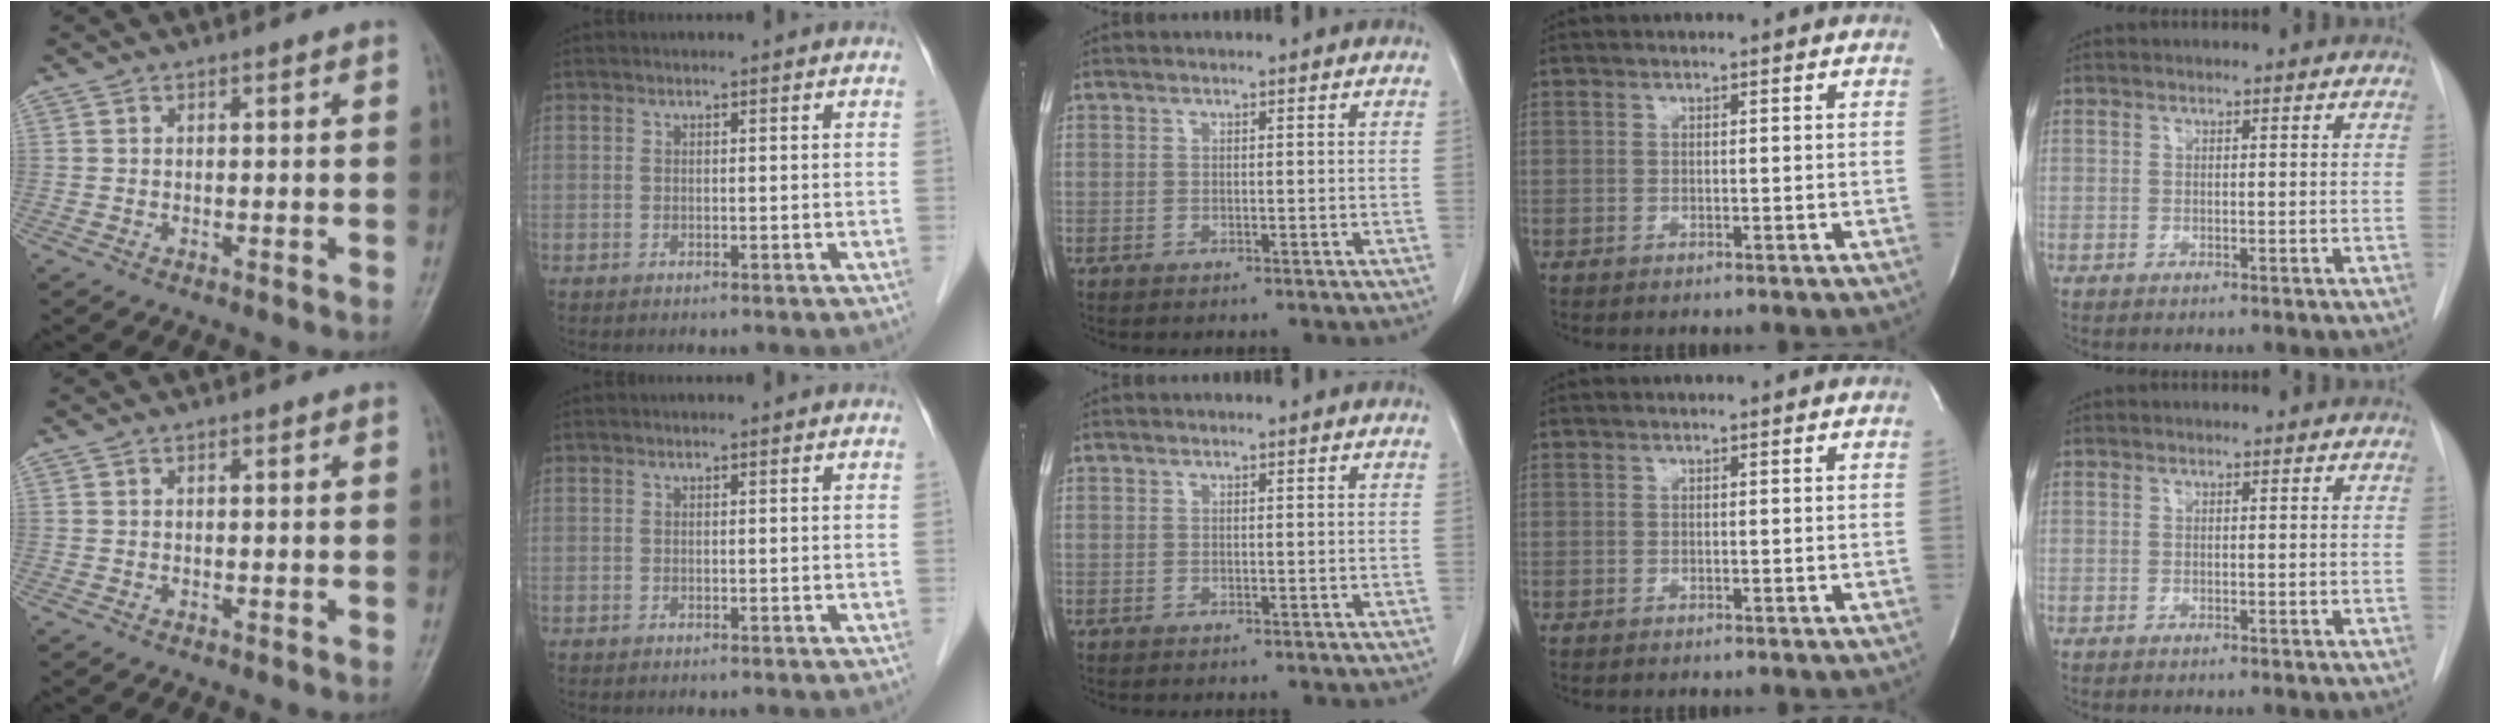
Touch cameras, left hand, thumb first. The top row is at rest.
{}